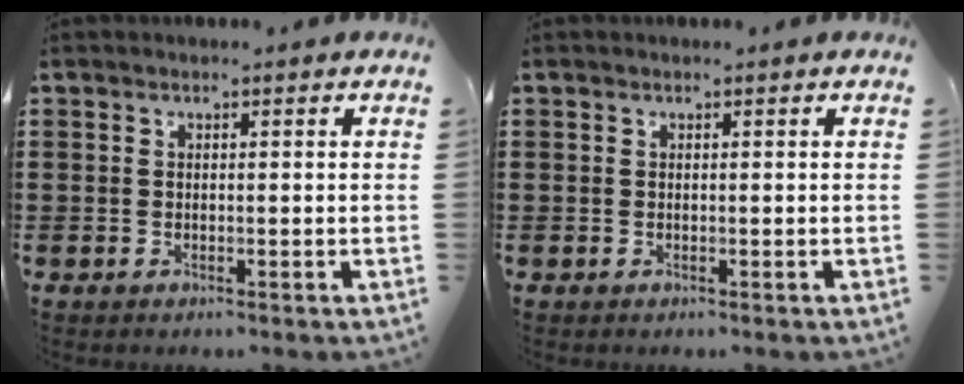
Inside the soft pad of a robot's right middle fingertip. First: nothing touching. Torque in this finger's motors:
{"motor_torque": [-0.03, 0.03, 0.01, 0.00]}